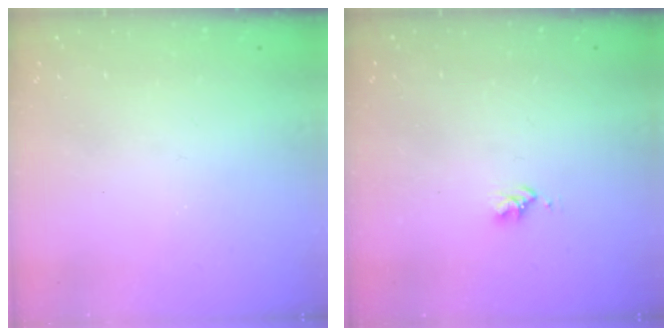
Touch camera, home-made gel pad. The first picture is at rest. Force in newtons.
{"total": 2.6, "press": 2.6, "slide": 0.4}